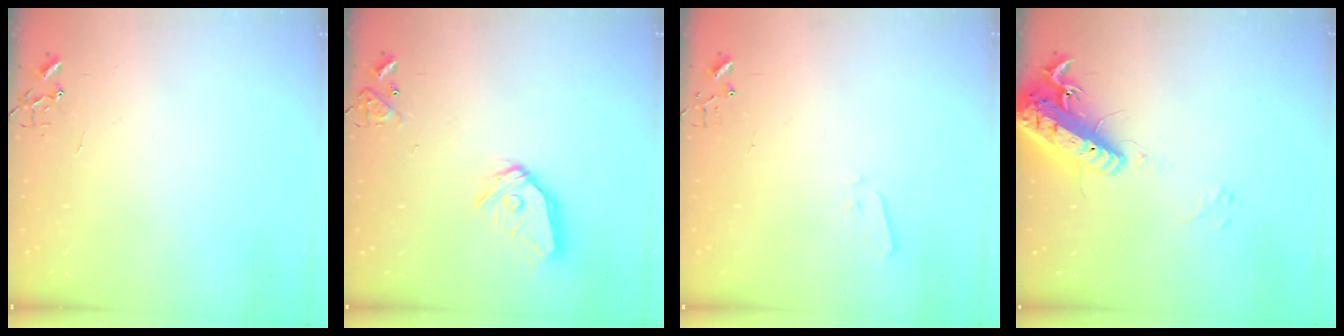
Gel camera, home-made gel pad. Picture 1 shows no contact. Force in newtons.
{"total": 13.7, "press": 13.6, "slide": 1.7}
{"total": 3.3, "press": 3.2, "slide": 0.5}
{"total": 19.0, "press": 18.7, "slide": 3.7}